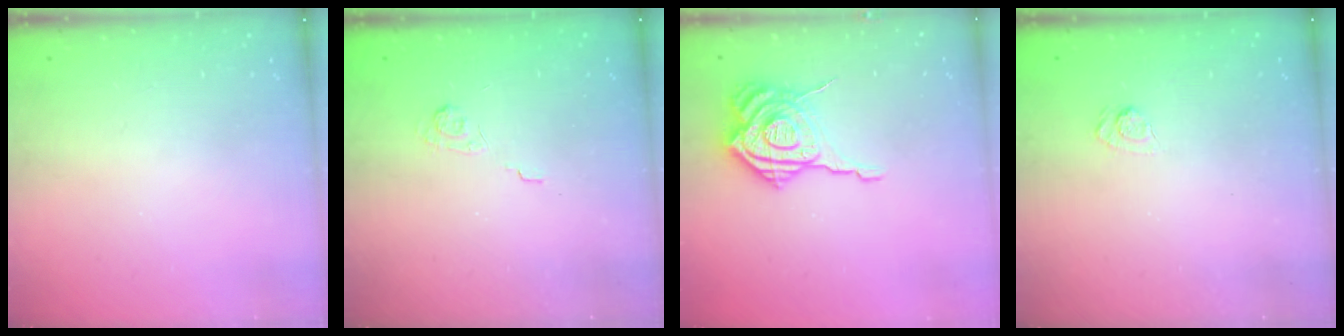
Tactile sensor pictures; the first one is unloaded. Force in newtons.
{"total": 2.2, "press": 1.7, "slide": 1.5}
{"total": 16.6, "press": 16.5, "slide": 1.6}
{"total": 2.7, "press": 2.3, "slide": 1.4}